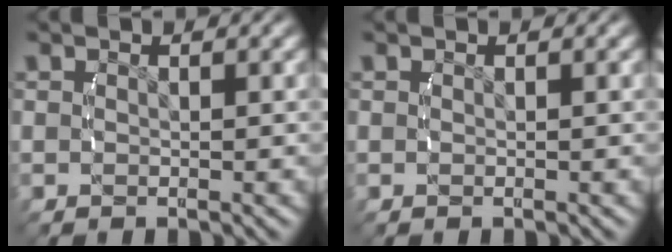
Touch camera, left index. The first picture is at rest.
{"total": 0.0}